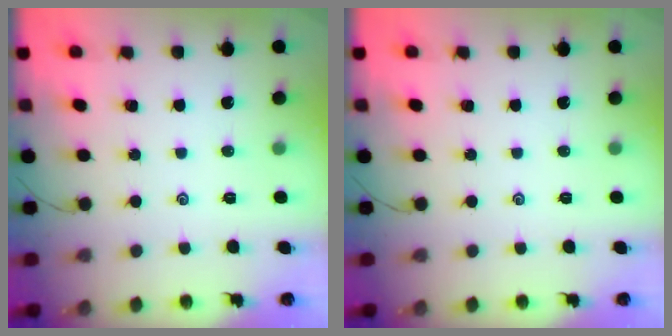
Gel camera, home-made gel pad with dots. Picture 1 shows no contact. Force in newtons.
{"total": 0.0}